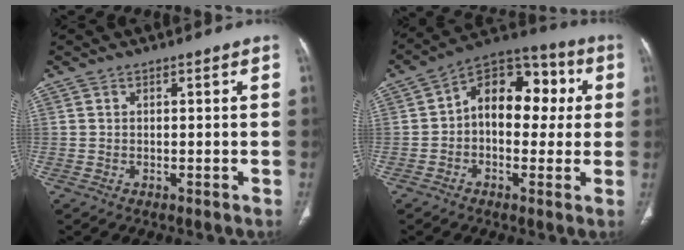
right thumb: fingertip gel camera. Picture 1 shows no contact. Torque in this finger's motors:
{"motor_torque": [0.37, 0.47, 0.69, -0.67, 0.25]}